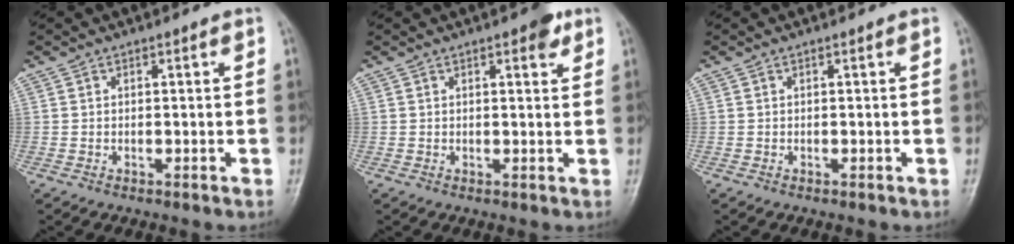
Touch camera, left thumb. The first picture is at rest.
{"total": 3.1, "force": [1.8, 1.1, 2.3], "torque": [-0.022, -0.005, 0.019]}
{"total": 0.0}